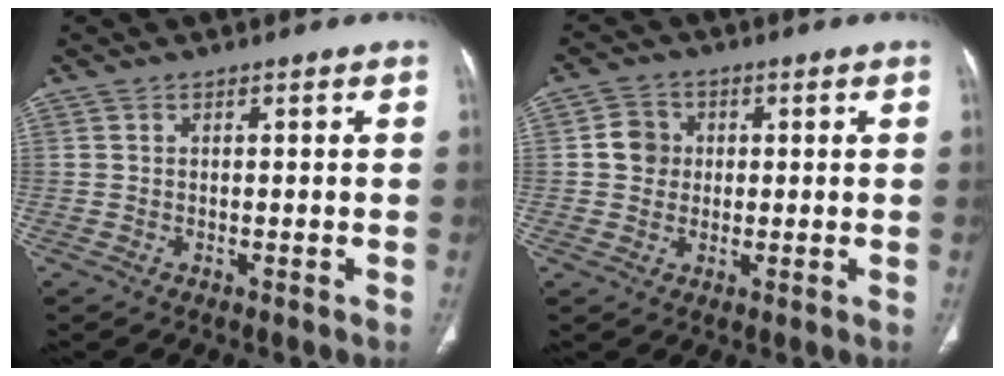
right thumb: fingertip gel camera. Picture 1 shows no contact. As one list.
[{"total": 4.7, "force": [0.5, 4.4, 1.7], "torque": [-0.010, 0.004, 0.003]}]